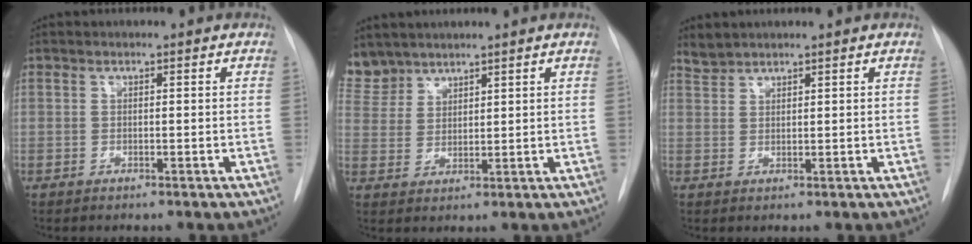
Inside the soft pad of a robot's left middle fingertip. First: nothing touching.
{"total": 6.4, "force": [5.8, 2.8, 0.1], "torque": [-0.004, 0.008, 0.127]}
{"total": 1.9, "force": [1.9, 0.1, -0.1], "torque": [-0.002, 0.005, 0.040]}